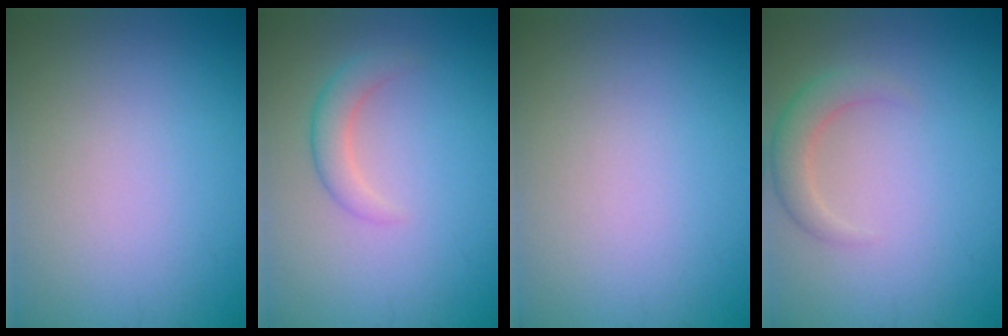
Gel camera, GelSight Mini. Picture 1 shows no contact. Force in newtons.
{"total": 2.3, "press": 2.2, "slide": 0.2}
{"total": 0.0}
{"total": 2.4, "press": 2.4, "slide": 0.2}